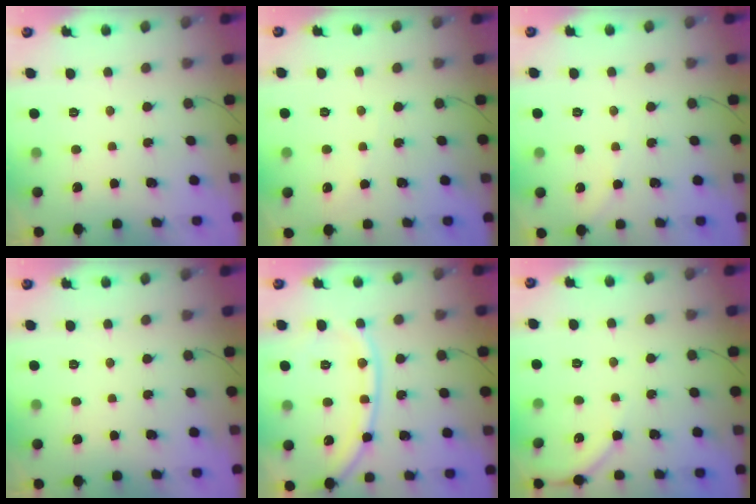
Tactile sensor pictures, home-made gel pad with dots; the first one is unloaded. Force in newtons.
{"total": 2.0, "press": 2.0, "slide": 0.3}
{"total": 2.4, "press": 2.4, "slide": 0.5}
{"total": 0.0}
{"total": 13.1, "press": 13.1, "slide": 1.4}
{"total": 5.1, "press": 5.1, "slide": 0.8}